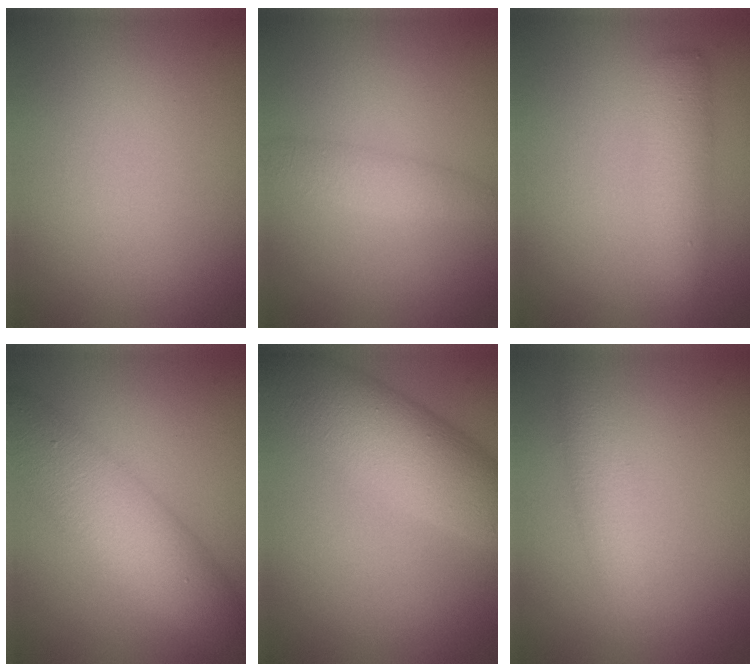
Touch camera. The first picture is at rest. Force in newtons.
{"total": 2.0, "press": 2.0, "slide": 0.1}
{"total": 2.9, "press": 2.9, "slide": 0.1}
{"total": 7.5, "press": 7.5, "slide": 0.2}
{"total": 7.5, "press": 7.5, "slide": 0.2}
{"total": 2.5, "press": 2.5, "slide": 0.1}